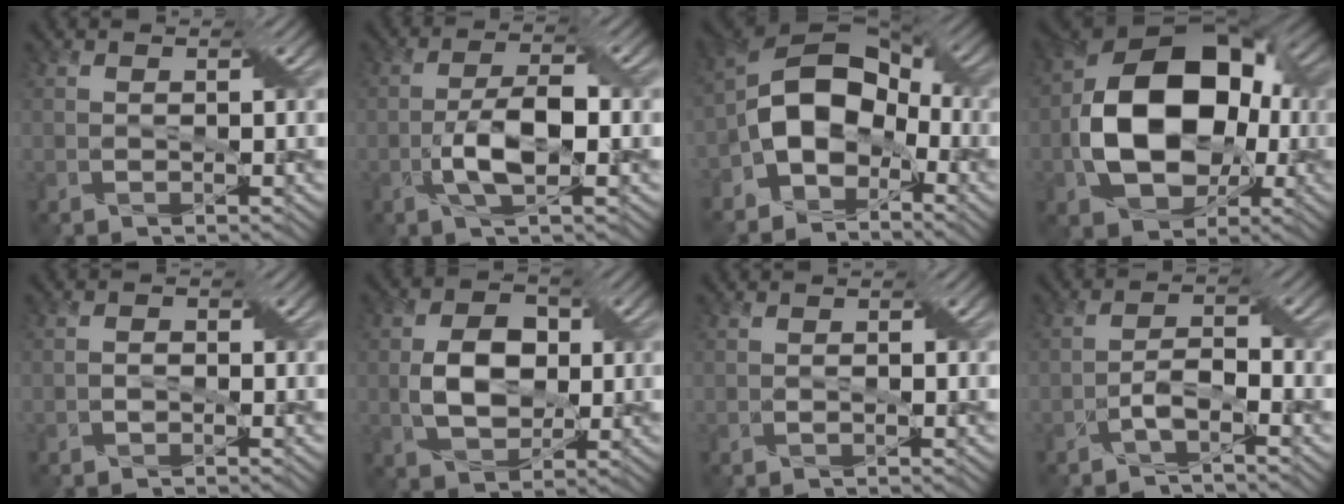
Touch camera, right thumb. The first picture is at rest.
{"total": 6.6, "force": [-1.9, 2.3, 5.9], "torque": [-0.116, 0.006, -0.039]}
{"total": 11.0, "force": [-3.8, 7.5, 7.1], "torque": [-0.117, 0.003, -0.091]}
{"total": 16.1, "force": [-1.6, 11.0, 11.7], "torque": [-0.196, 0.001, -0.035]}
{"total": 1.1, "force": [-0.7, 0.7, 0.6], "torque": [-0.007, 0.006, -0.014]}
{"total": 6.8, "force": [-0.1, 4.9, 4.7], "torque": [-0.094, 0.002, -0.001]}
{"total": 0.7, "force": [-0.3, 0.3, 0.5], "torque": [-0.010, 0.002, -0.004]}
{"total": 3.5, "force": [-2.3, 0.9, 2.4], "torque": [-0.049, 0.012, -0.049]}